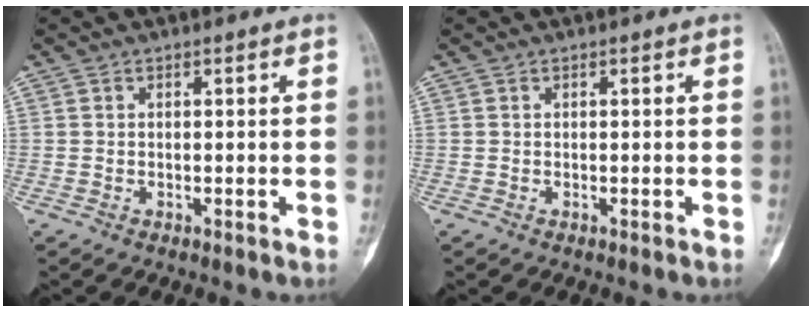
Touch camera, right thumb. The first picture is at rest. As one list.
[{"total": 0.0}]